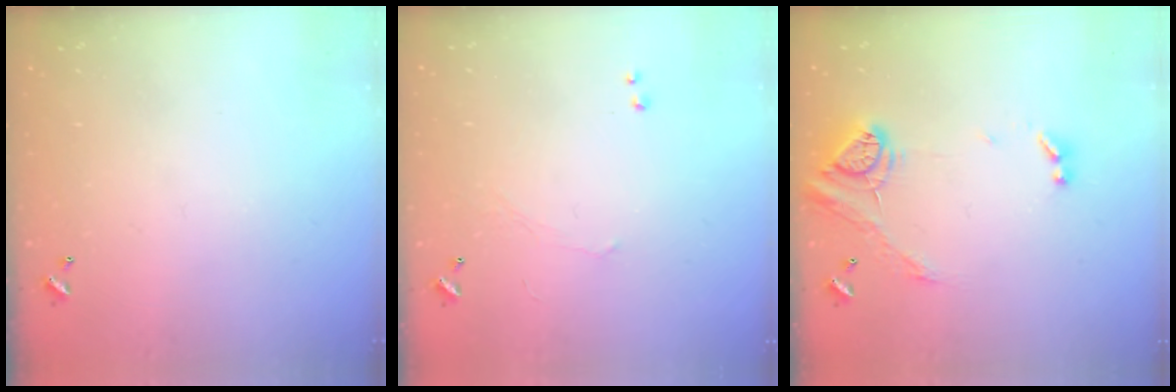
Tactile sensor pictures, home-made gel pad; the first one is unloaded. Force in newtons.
{"total": 0.7, "press": 0.3, "slide": 0.6}
{"total": 15.5, "press": 15.5, "slide": 0.7}